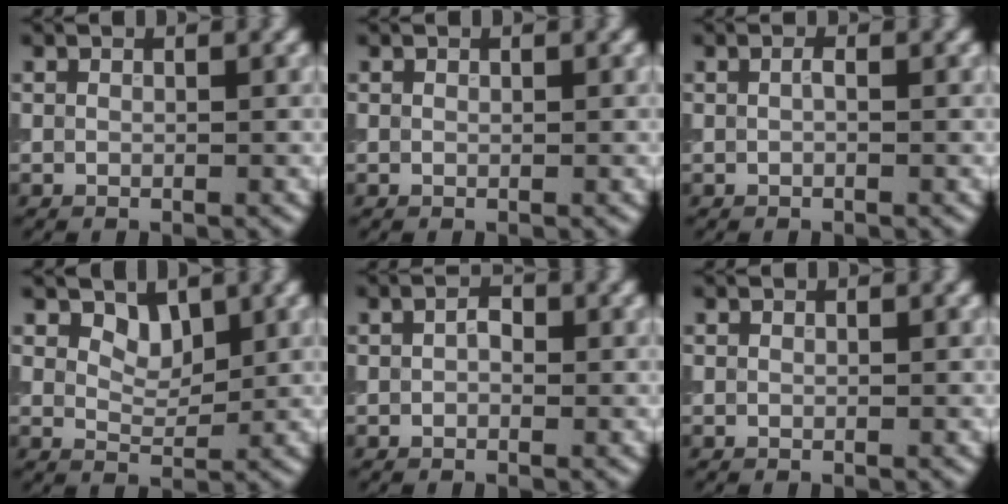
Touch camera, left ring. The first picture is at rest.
{"total": 0.0}
{"total": 0.5, "force": [0.0, 0.1, 0.5], "torque": [-0.012, 0.001, 0.000]}
{"total": 2.2, "force": [1.5, 1.2, 1.1], "torque": [-0.019, -0.009, 0.021]}
{"total": 1.3, "force": [0.1, 0.8, 1.0], "torque": [-0.015, 0.002, -0.001]}
{"total": 0.0}